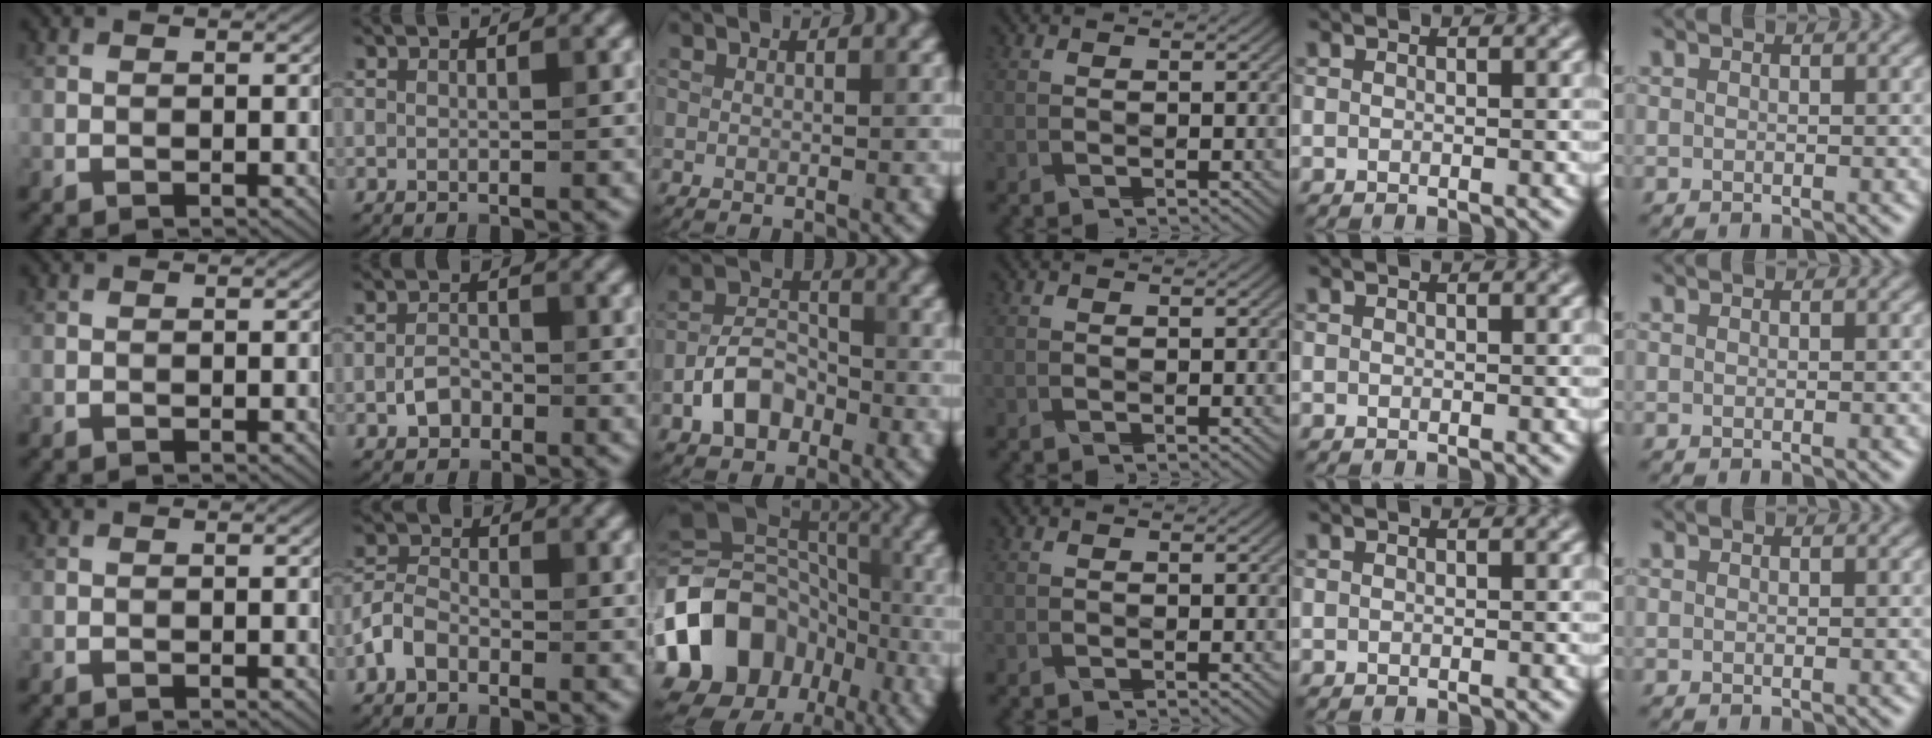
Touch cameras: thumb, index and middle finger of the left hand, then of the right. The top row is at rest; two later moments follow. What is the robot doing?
{"motion": "fold", "object": "receipt paper"}